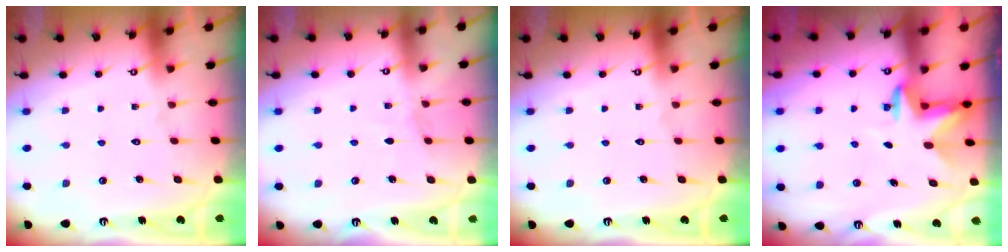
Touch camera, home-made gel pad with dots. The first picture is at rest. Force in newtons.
{"total": 2.7, "press": 2.7, "slide": 0.3}
{"total": 0.0}
{"total": 3.3, "press": 3.2, "slide": 0.7}